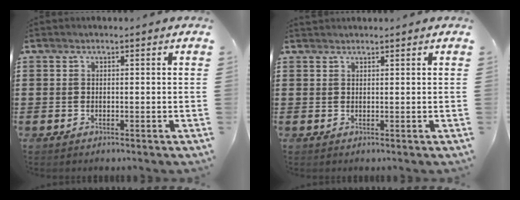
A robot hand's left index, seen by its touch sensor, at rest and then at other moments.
{"total": 0.8, "force": [0.8, 0.2, 0.0], "torque": [-0.002, 0.000, 0.017]}